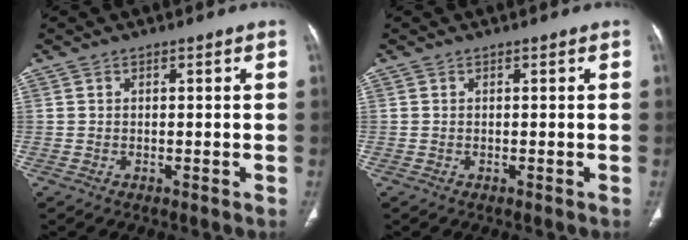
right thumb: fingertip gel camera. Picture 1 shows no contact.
{"total": 0.0}